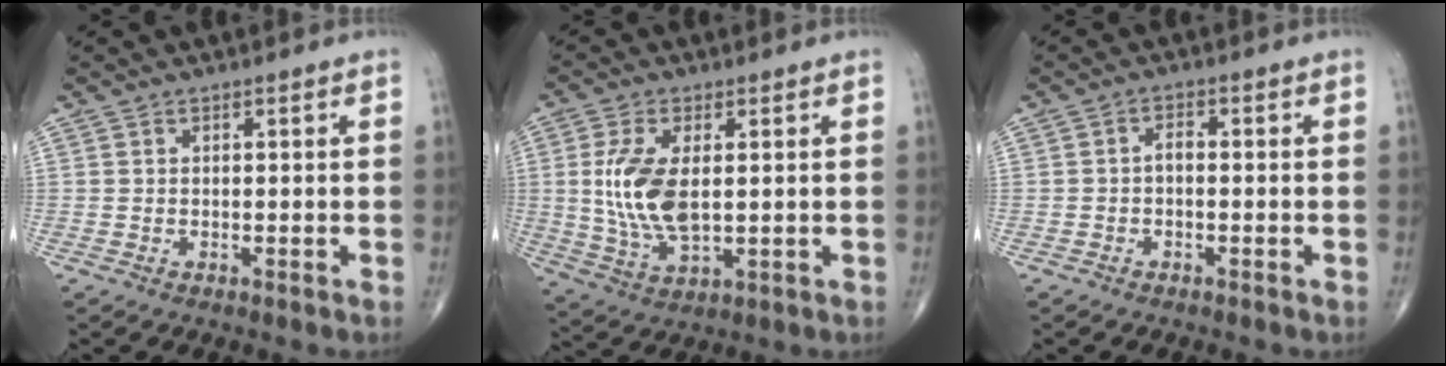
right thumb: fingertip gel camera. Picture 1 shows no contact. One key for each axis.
{"total": 11.0, "fx": 1.1, "fy": 5.3, "fz": 9.6, "tx": -0.201, "ty": -0.013, "tz": 0.028}
{"total": 1.8, "fx": -0.4, "fy": 1.0, "fz": 1.4, "tx": -0.018, "ty": 0.010, "tz": -0.012}